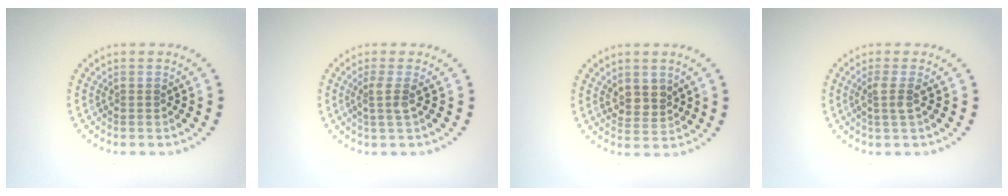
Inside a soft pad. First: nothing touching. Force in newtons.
{"total": 1.8, "press": 1.2, "slide": 1.3}
{"total": 2.2, "press": 1.9, "slide": 1.0}
{"total": 1.8, "press": 1.3, "slide": 1.2}